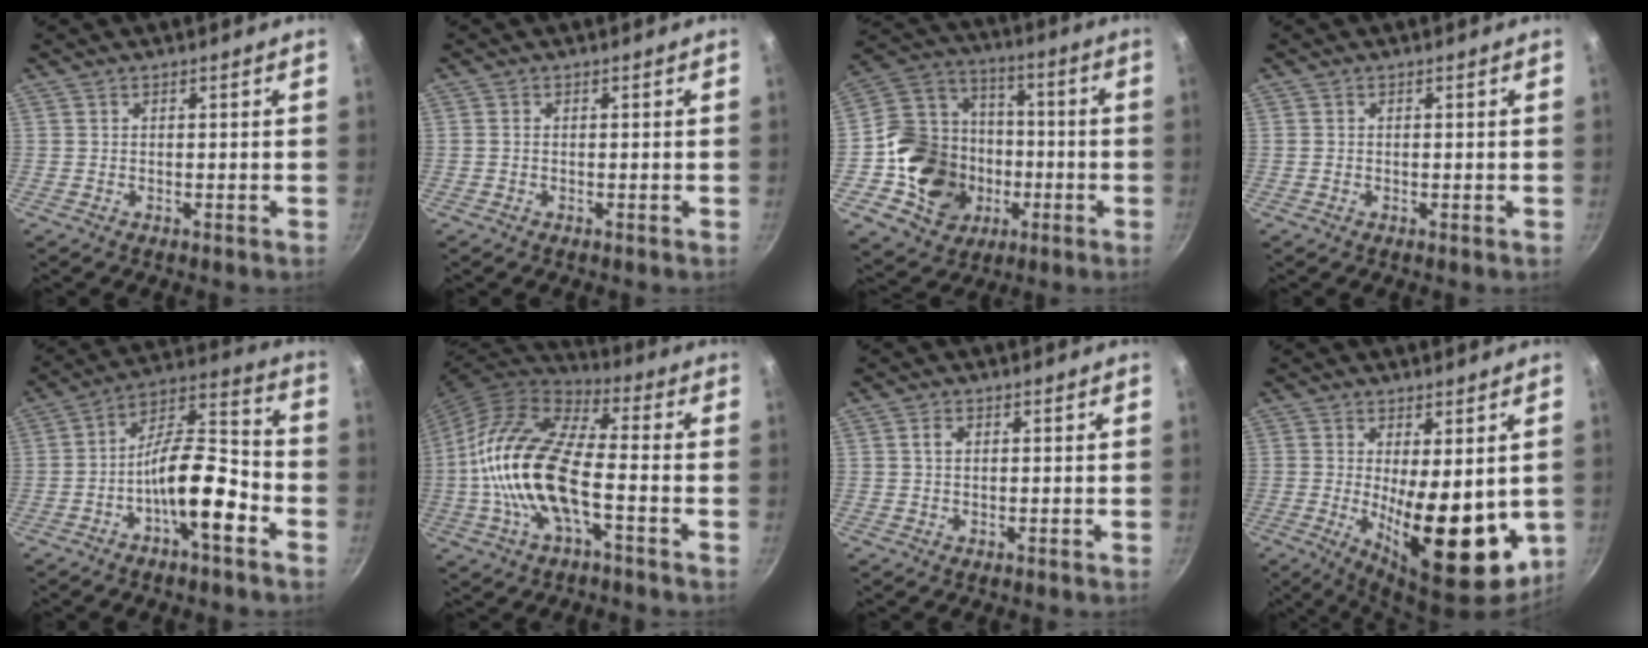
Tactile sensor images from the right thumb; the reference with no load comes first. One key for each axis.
{"total": 0.6, "fx": -0.1, "fy": 0.5, "fz": 0.4, "tx": -0.007, "ty": 0.004, "tz": -0.003}
{"total": 19.3, "fx": -4.5, "fy": 16.6, "fz": 8.9, "tx": -0.129, "ty": 0.045, "tz": -0.068}
{"total": 0.5, "fx": -0.1, "fy": 0.5, "fz": 0.2, "tx": -0.002, "ty": 0.001, "tz": -0.003}
{"total": 14.5, "fx": -5.7, "fy": 5.2, "fz": 12.3, "tx": -0.183, "ty": 0.060, "tz": -0.103}
{"total": 19.3, "fx": -3.5, "fy": 8.1, "fz": 17.2, "tx": -0.330, "ty": 0.033, "tz": -0.082}
{"total": 1.6, "fx": 0.4, "fy": 1.1, "fz": 1.1, "tx": -0.016, "ty": 0.005, "tz": 0.005}
{"total": 16.4, "fx": -1.3, "fy": 6.6, "fz": 15.0, "tx": -0.189, "ty": -0.025, "tz": -0.004}